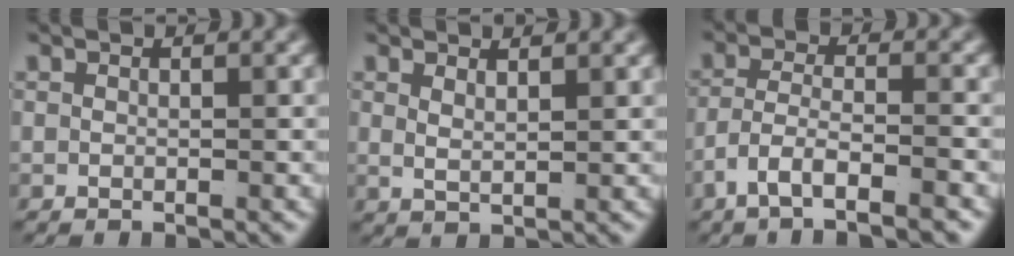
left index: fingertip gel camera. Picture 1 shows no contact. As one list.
[{"total": 1.5, "force": [1.3, -0.1, 0.9], "torque": [-0.022, -0.012, 0.035]}, {"total": 5.4, "force": [-3.7, 1.9, 3.4], "torque": [-0.064, -0.029, -0.049]}]